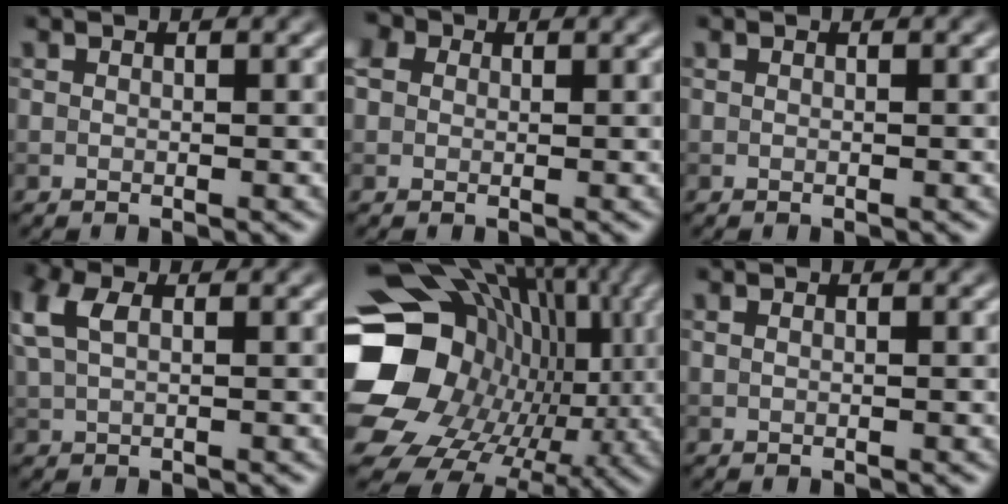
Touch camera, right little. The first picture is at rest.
{"total": 8.4, "force": [3.2, 6.3, 4.6], "torque": [-0.093, 0.035, 0.026]}
{"total": 0.0}
{"total": 3.9, "force": [1.3, 2.2, 3.0], "torque": [-0.083, 0.017, 0.020]}
{"total": 19.2, "force": [0.0, 16.1, 10.4], "torque": [-0.175, -0.019, 0.000]}
{"total": 0.0}